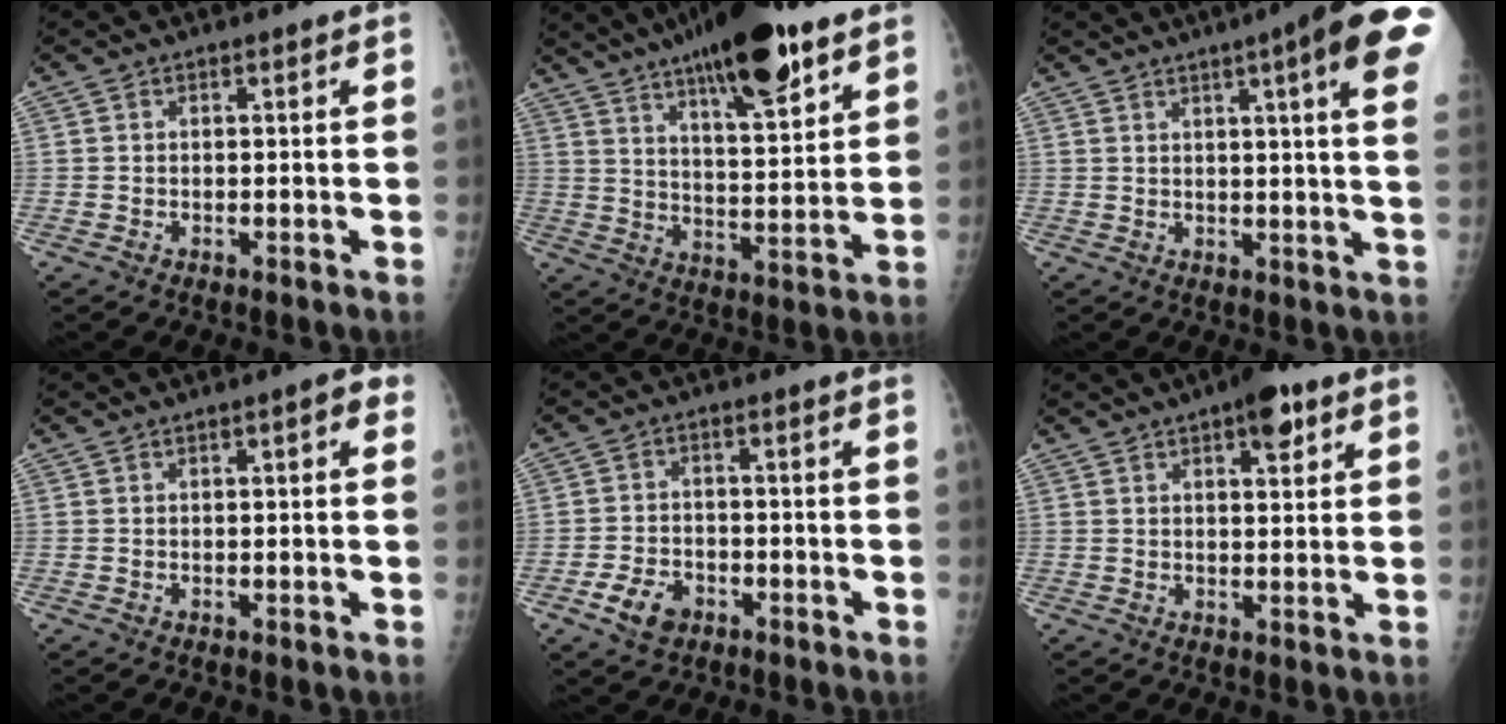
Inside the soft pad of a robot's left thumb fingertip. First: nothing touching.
{"total": 20.2, "force": [12.5, 5.7, 14.9], "torque": [-0.217, -0.048, 0.199]}
{"total": 16.6, "force": [7.9, 1.8, 14.5], "torque": [-0.183, -0.016, 0.082]}
{"total": 2.8, "force": [1.0, 0.9, 2.4], "torque": [-0.026, 0.002, 0.010]}
{"total": 5.3, "force": [-2.9, 3.3, 2.9], "torque": [-0.051, 0.013, -0.050]}
{"total": 6.8, "force": [3.8, 2.6, 5.0], "torque": [-0.054, -0.013, 0.047]}